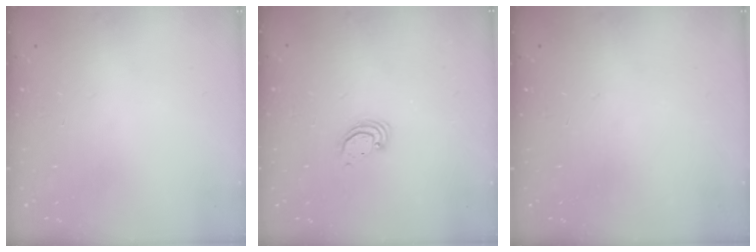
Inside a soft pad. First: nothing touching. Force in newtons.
{"total": 2.6, "press": 2.6, "slide": 0.2}
{"total": 0.0}